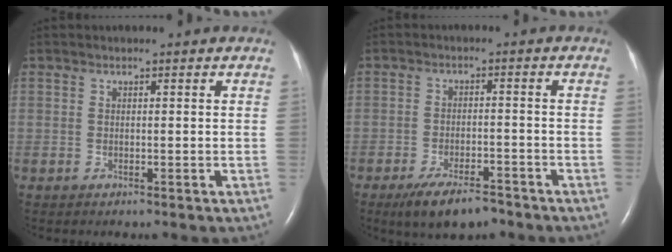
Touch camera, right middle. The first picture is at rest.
{"total": 7.1, "force": [-5.4, 2.3, 4.0], "torque": [-0.070, -0.008, -0.091]}